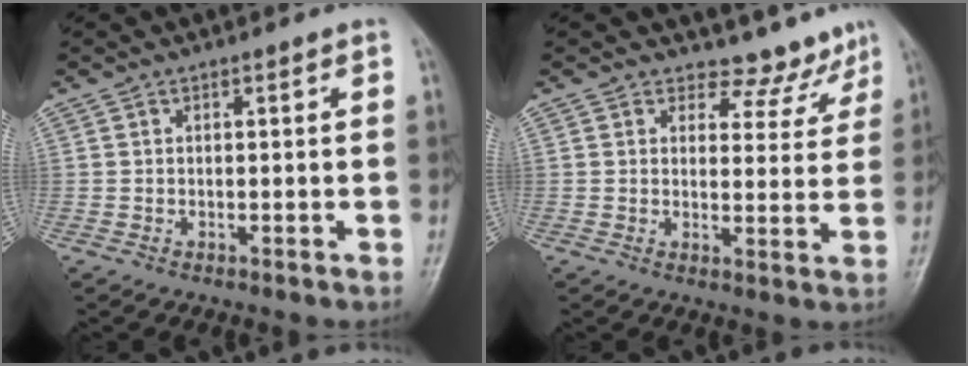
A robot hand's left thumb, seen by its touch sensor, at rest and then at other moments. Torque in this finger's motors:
{"motor_torque": [-0.30, -0.19, -0.30, -0.07, 0.01]}